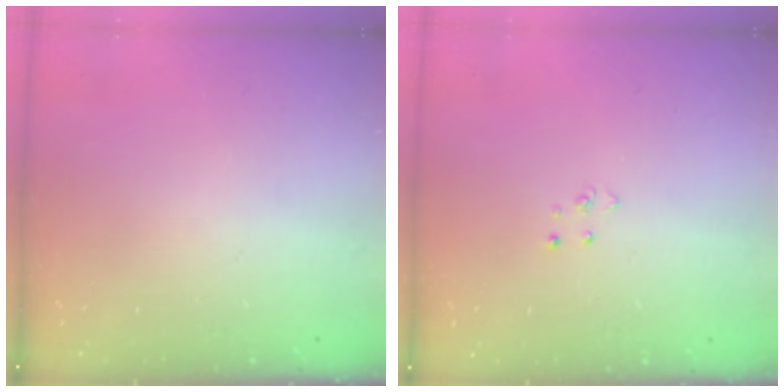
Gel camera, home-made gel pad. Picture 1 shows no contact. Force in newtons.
{"total": 2.8, "press": 2.8, "slide": 0.3}